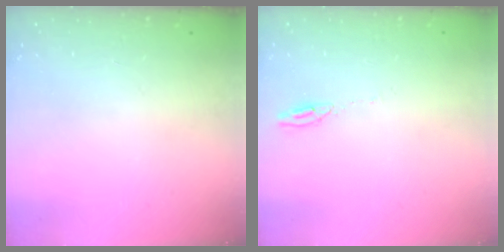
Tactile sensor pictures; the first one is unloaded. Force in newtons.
{"total": 2.7, "press": 2.7, "slide": 0.2}